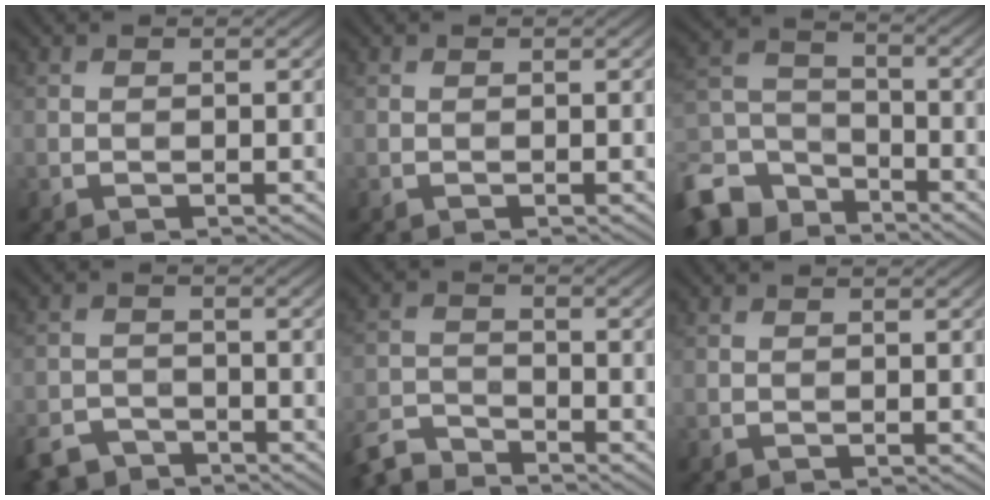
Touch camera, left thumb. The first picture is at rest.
{"total": 0.0}
{"total": 10.3, "force": [-7.2, 6.0, 4.3], "torque": [-0.115, -0.014, -0.157]}
{"total": 4.3, "force": [-3.6, 2.0, 1.3], "torque": [-0.022, -0.007, -0.074]}
{"total": 5.5, "force": [-5.1, 1.3, 1.6], "torque": [-0.035, -0.011, -0.115]}
{"total": 0.0}